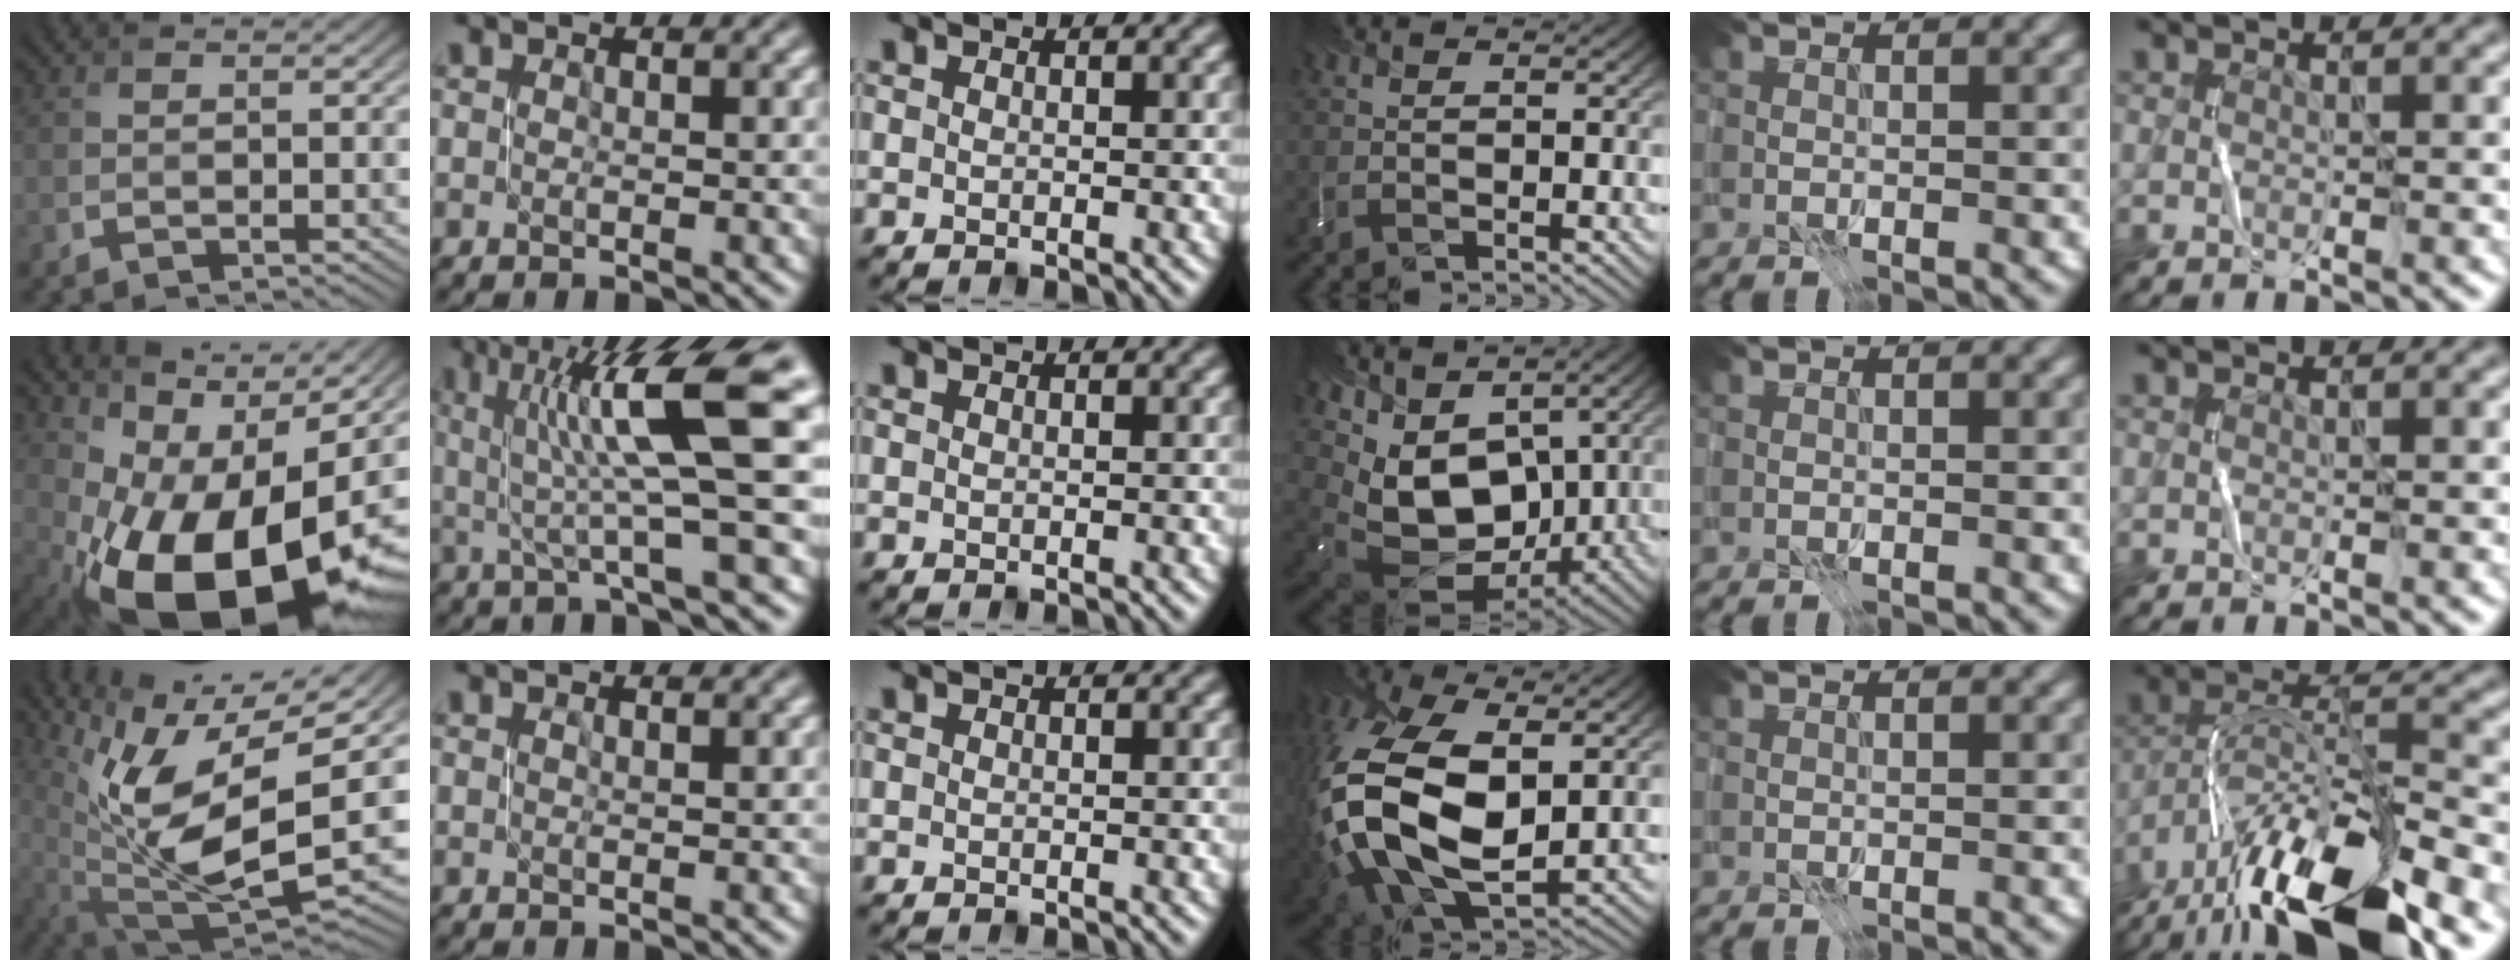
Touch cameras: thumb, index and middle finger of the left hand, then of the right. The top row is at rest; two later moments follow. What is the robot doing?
{"motion": "open", "object": "stapler"}